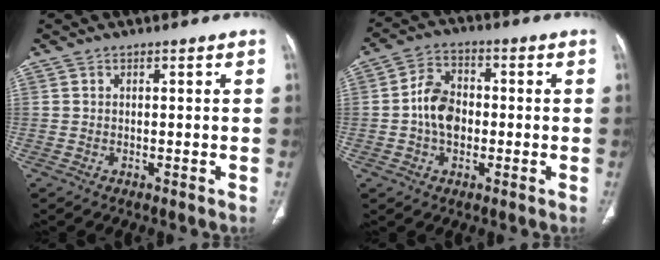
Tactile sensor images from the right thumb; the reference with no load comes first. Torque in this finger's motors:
{"motor_torque": [1.12, 1.40, 0.92, -0.23, 0.08]}